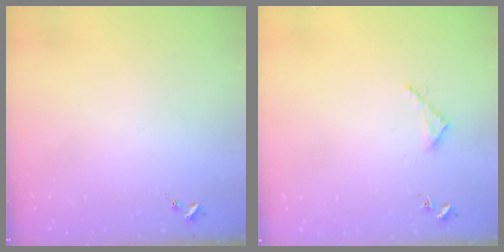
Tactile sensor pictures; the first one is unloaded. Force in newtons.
{"total": 3.3, "press": 3.3, "slide": 0.3}